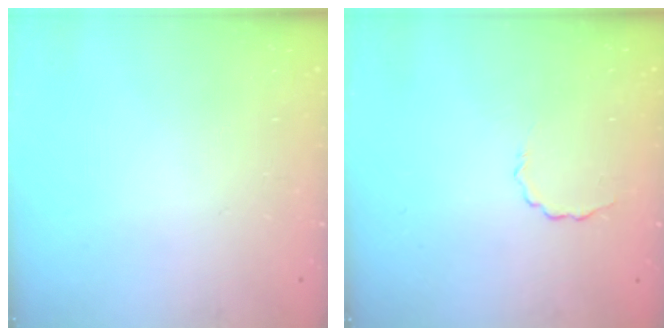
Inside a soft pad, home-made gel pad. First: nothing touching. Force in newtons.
{"total": 2.6, "press": 2.5, "slide": 0.8}